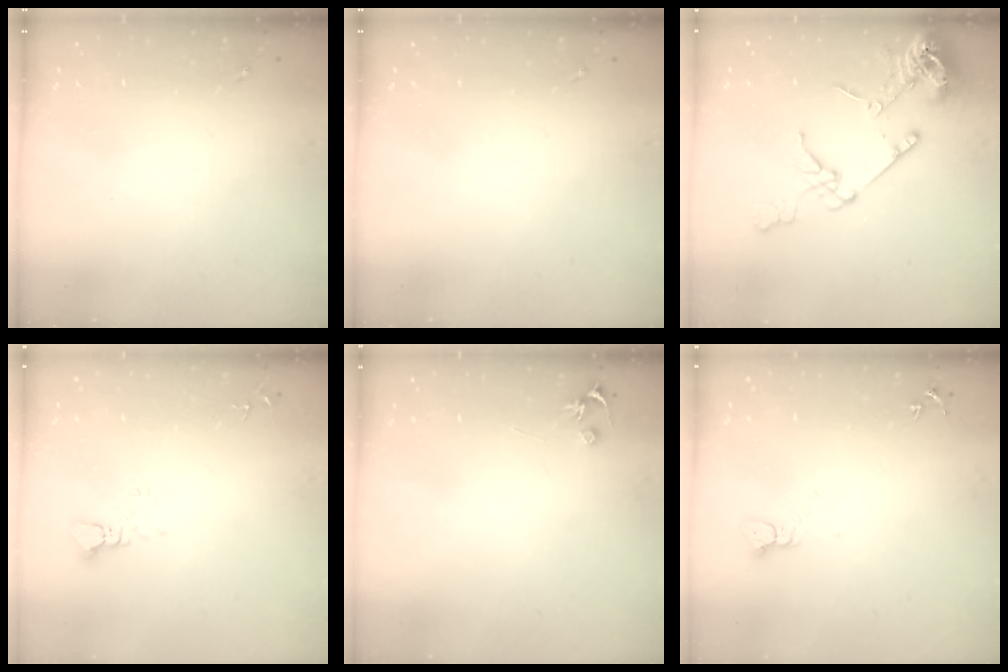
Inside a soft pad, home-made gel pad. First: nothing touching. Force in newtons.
{"total": 0.0}
{"total": 15.7, "press": 15.6, "slide": 2.0}
{"total": 3.4, "press": 3.4, "slide": 0.2}
{"total": 3.2, "press": 3.2, "slide": 0.3}
{"total": 2.6, "press": 2.6, "slide": 0.1}